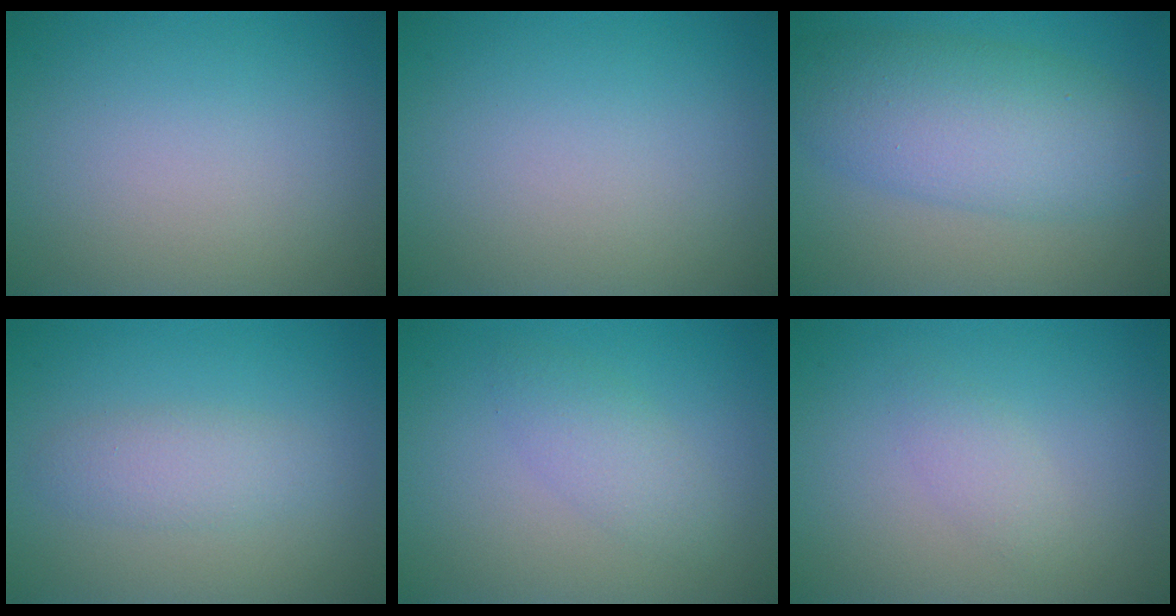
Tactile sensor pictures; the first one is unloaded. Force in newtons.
{"total": 0.0}
{"total": 7.3, "press": 7.3, "slide": 0.1}
{"total": 2.3, "press": 2.3, "slide": 0.0}
{"total": 2.2, "press": 2.2, "slide": 0.1}
{"total": 1.4, "press": 1.4, "slide": 0.1}